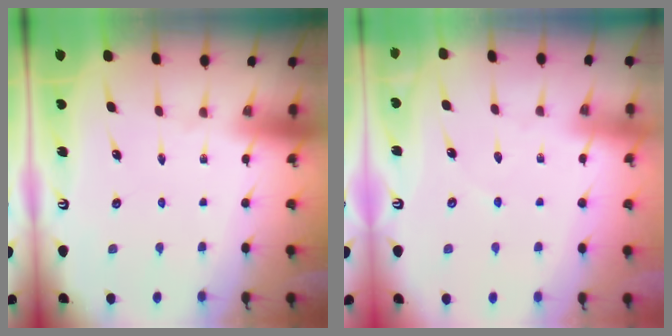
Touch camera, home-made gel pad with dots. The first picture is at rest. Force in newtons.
{"total": 1.8, "press": 1.8, "slide": 0.2}